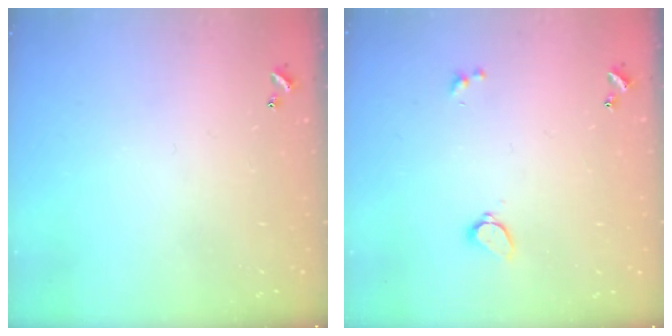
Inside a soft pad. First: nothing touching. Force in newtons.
{"total": 1.7, "press": 1.7, "slide": 0.5}